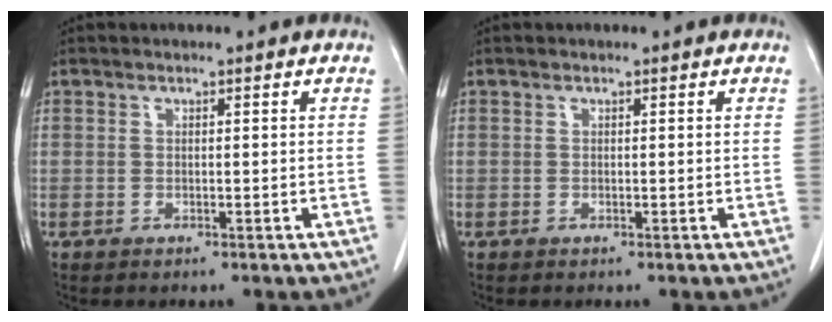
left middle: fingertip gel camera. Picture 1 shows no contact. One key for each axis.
{"total": 0.0}